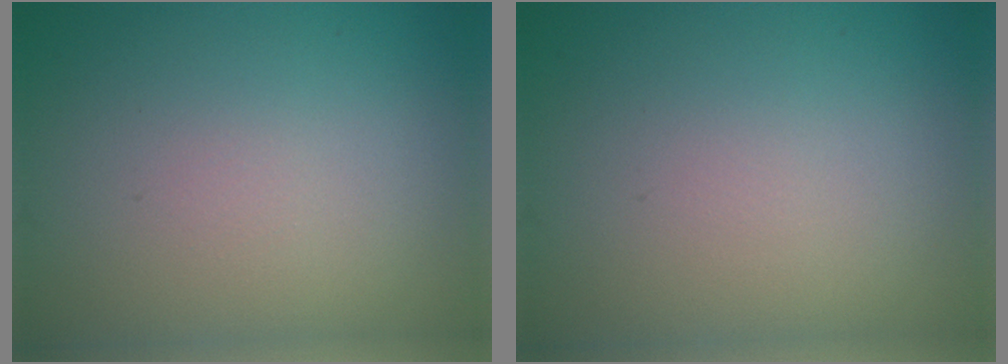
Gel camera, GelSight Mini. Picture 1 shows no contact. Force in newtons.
{"total": 0.0}